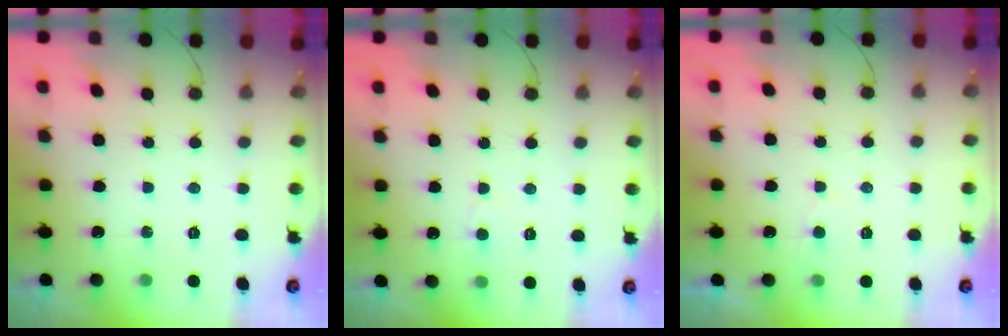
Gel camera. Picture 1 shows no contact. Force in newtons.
{"total": 3.7, "press": 3.7, "slide": 0.3}
{"total": 5.2, "press": 5.2, "slide": 0.4}